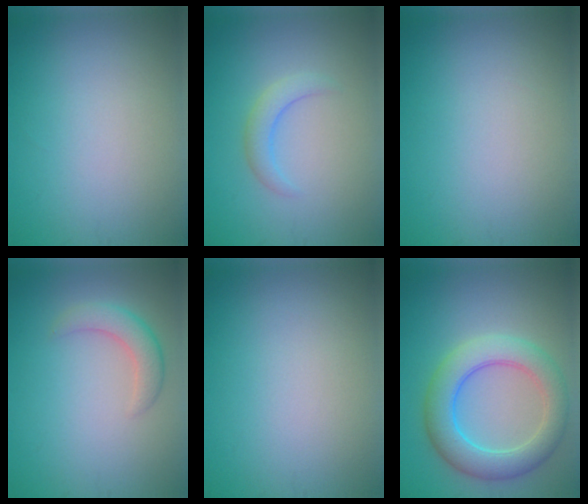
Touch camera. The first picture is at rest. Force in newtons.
{"total": 2.0, "press": 2.0, "slide": 0.3}
{"total": 0.0}
{"total": 2.7, "press": 2.6, "slide": 0.2}
{"total": 0.0}
{"total": 6.2, "press": 6.2, "slide": 0.2}